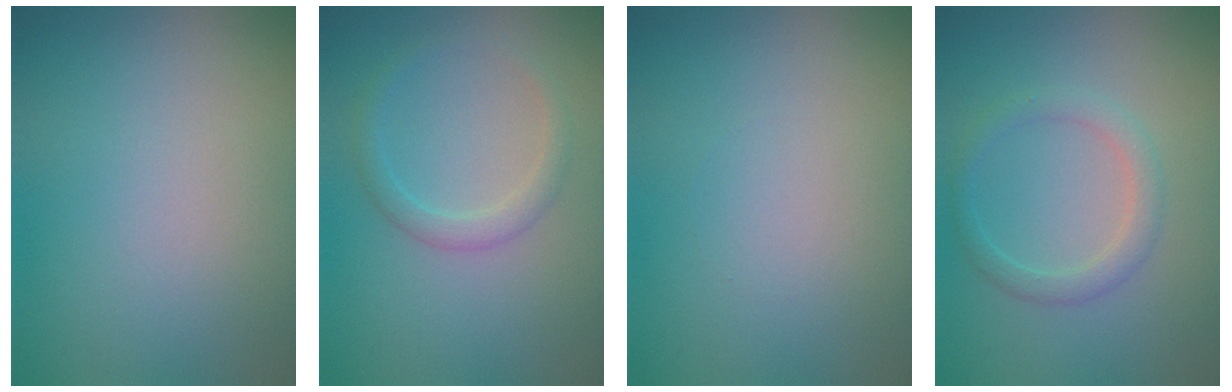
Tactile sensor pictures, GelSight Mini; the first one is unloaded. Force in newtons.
{"total": 1.8, "press": 1.7, "slide": 0.1}
{"total": 0.0}
{"total": 2.0, "press": 2.0, "slide": 0.1}